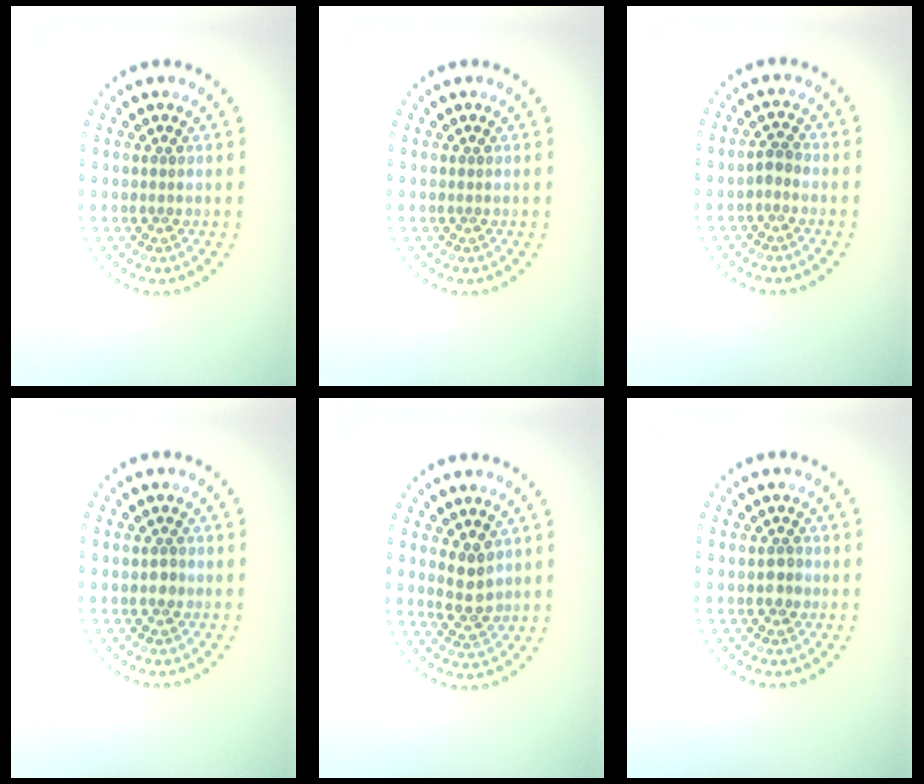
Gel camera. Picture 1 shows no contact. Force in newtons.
{"total": 0.0}
{"total": 1.0, "press": 0.9, "slide": 0.6}
{"total": 0.9, "press": 0.9, "slide": 0.0}
{"total": 2.7, "press": 2.6, "slide": 0.7}
{"total": 1.3, "press": 1.3, "slide": 0.5}